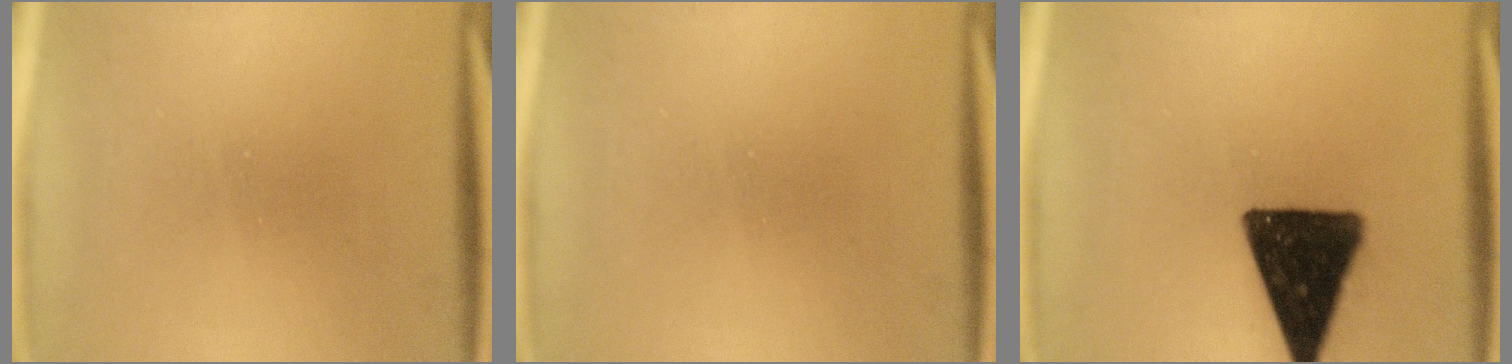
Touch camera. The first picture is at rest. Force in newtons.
{"total": 0.0}
{"total": 17.6}